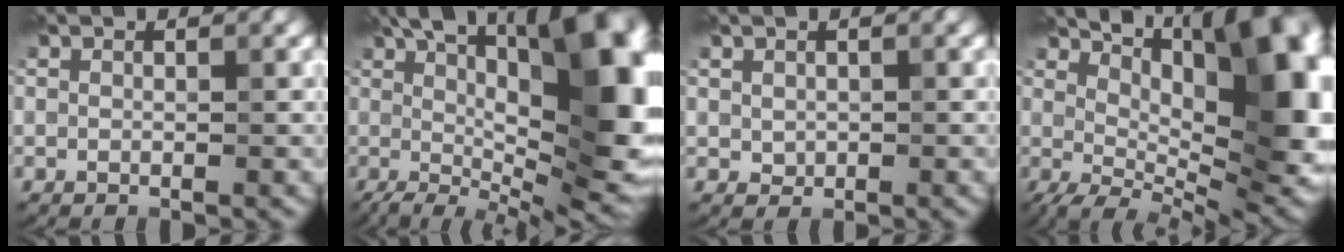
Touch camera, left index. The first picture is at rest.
{"total": 18.3, "force": [4.3, 6.5, 16.6], "torque": [-0.232, 0.024, 0.077]}
{"total": 1.0, "force": [0.2, 0.8, 0.5], "torque": [-0.010, 0.002, 0.004]}
{"total": 17.2, "force": [4.7, 7.7, 14.7], "torque": [-0.181, 0.016, 0.091]}